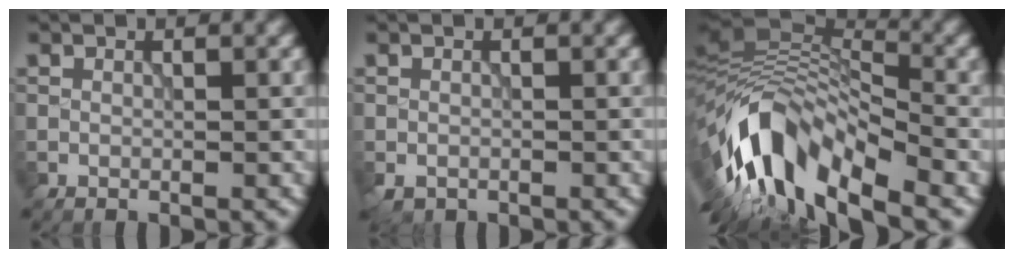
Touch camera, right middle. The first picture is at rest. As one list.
[{"total": 1.2, "force": [-0.7, 0.8, 0.5], "torque": [-0.010, -0.006, -0.015]}, {"total": 12.7, "force": [-6.2, 5.3, 9.7], "torque": [-0.178, 0.021, -0.111]}]